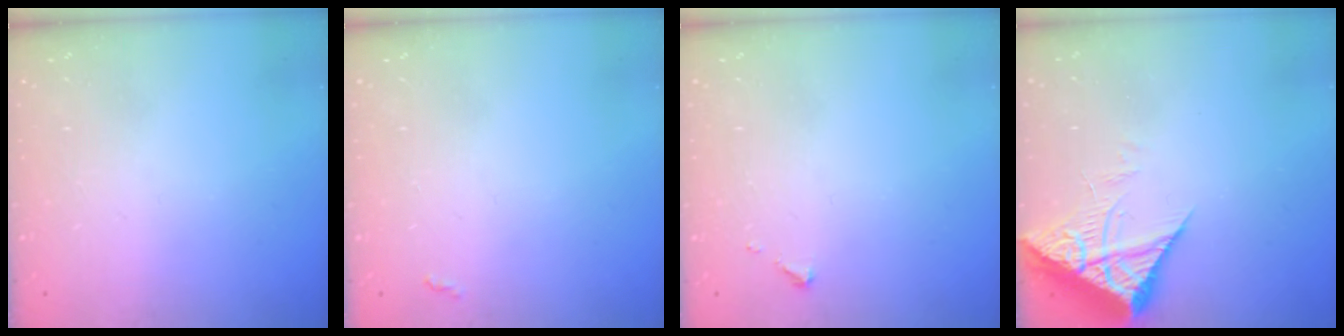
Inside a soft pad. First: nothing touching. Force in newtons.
{"total": 3.2, "press": 3.2, "slide": 0.5}
{"total": 2.6, "press": 2.6, "slide": 0.3}
{"total": 7.2, "press": 7.1, "slide": 0.9}